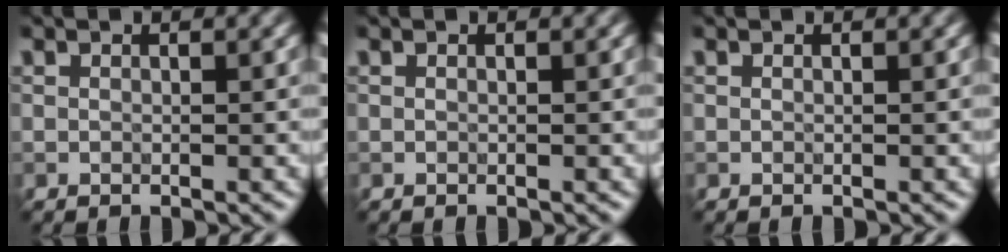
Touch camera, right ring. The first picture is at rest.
{"total": 0.0}
{"total": 0.0}